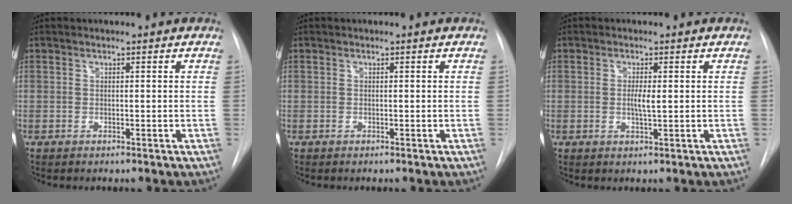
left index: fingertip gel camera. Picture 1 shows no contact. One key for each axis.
{"total": 0.0}
{"total": 2.2, "fx": 0.1, "fy": 0.3, "fz": 2.2, "tx": -0.044, "ty": -0.002, "tz": 0.003}